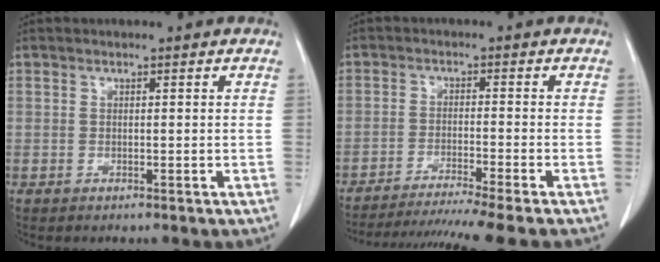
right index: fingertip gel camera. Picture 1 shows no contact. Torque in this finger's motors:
{"motor_torque": [0.59, -0.57, 0.10, 0.06]}